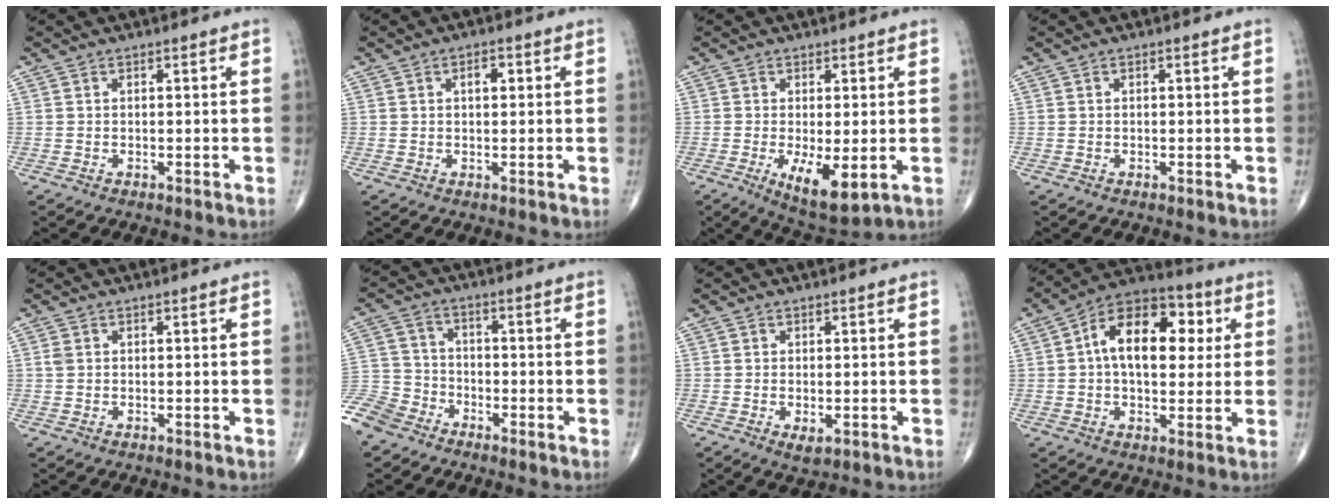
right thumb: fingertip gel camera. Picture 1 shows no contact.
{"total": 2.5, "force": [0.7, 1.4, 1.9], "torque": [-0.024, 0.003, 0.009]}
{"total": 8.0, "force": [-1.8, 3.0, 7.2], "torque": [-0.116, -0.024, -0.021]}
{"total": 0.0}
{"total": 0.9, "force": [0.2, 0.7, 0.5], "torque": [-0.011, 0.003, 0.005]}
{"total": 9.0, "force": [-6.6, 5.7, 2.0], "torque": [-0.040, 0.031, -0.140]}
{"total": 2.2, "force": [-0.7, 1.1, 1.8], "torque": [-0.029, -0.004, -0.007]}
{"total": 16.3, "force": [3.2, 9.6, 12.8], "torque": [-0.172, 0.020, 0.042]}